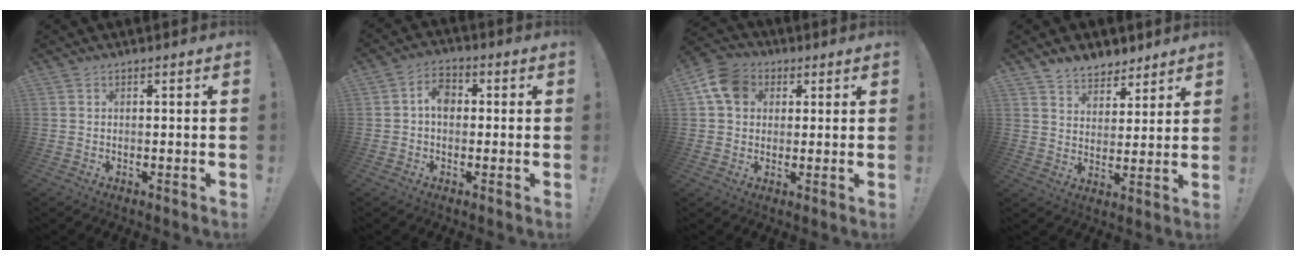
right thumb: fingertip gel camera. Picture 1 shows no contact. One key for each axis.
{"total": 6.1, "fx": 0.3, "fy": 4.4, "fz": 4.2, "tx": -0.064, "ty": 0.010, "tz": 0.005}
{"total": 10.6, "fx": 3.5, "fy": 8.4, "fz": 5.4, "tx": -0.090, "ty": -0.002, "tz": 0.070}
{"total": 7.5, "fx": 6.2, "fy": 4.1, "fz": 1.2, "tx": -0.019, "ty": -0.047, "tz": 0.120}